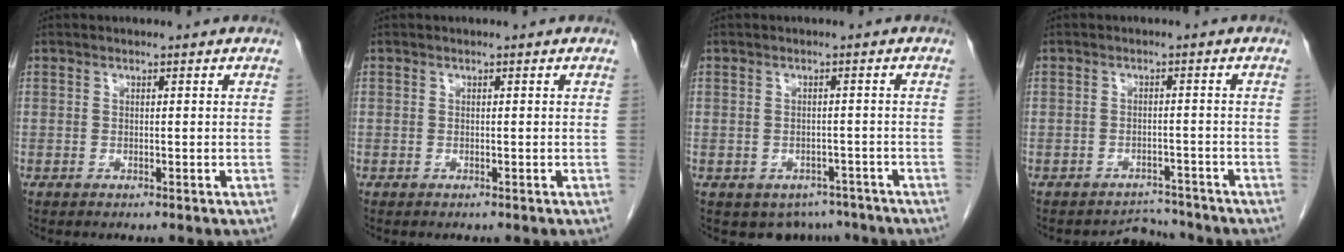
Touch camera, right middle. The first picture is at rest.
{"total": 0.0}
{"total": 5.0, "force": [-3.8, 3.2, 0.7], "torque": [0.010, 0.008, -0.047]}
{"total": 3.2, "force": [-2.9, 0.6, -1.2], "torque": [0.020, 0.011, -0.040]}